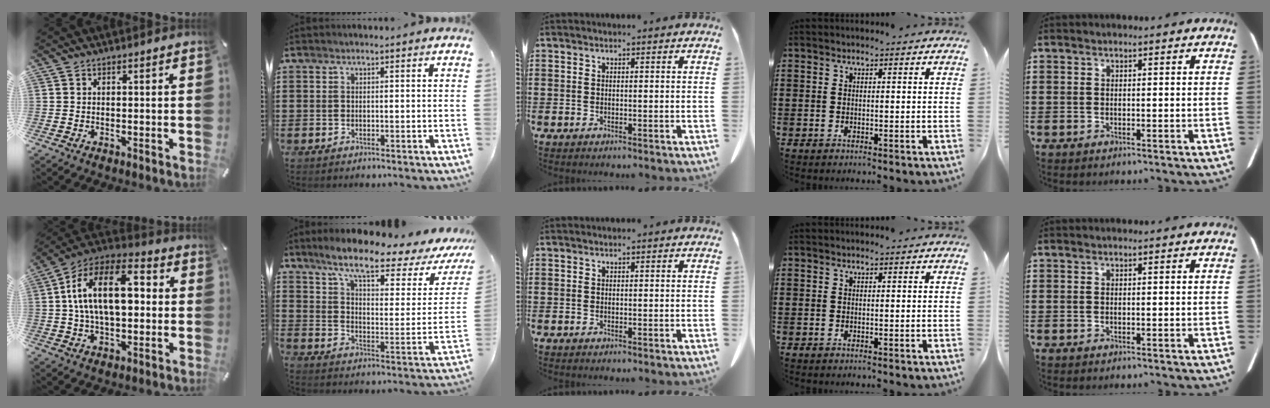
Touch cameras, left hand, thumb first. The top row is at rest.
{"thumb": {"total": 16.7, "force": [1.7, 9.7, 13.5], "torque": [-0.258, 0.003, 0.023]}, "index": {"total": 9.4, "force": [6.8, 1.2, 6.3], "torque": [-0.132, -0.038, 0.107]}}